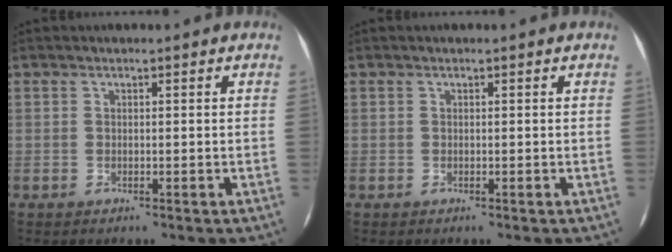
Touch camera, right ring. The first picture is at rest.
{"total": 0.0}